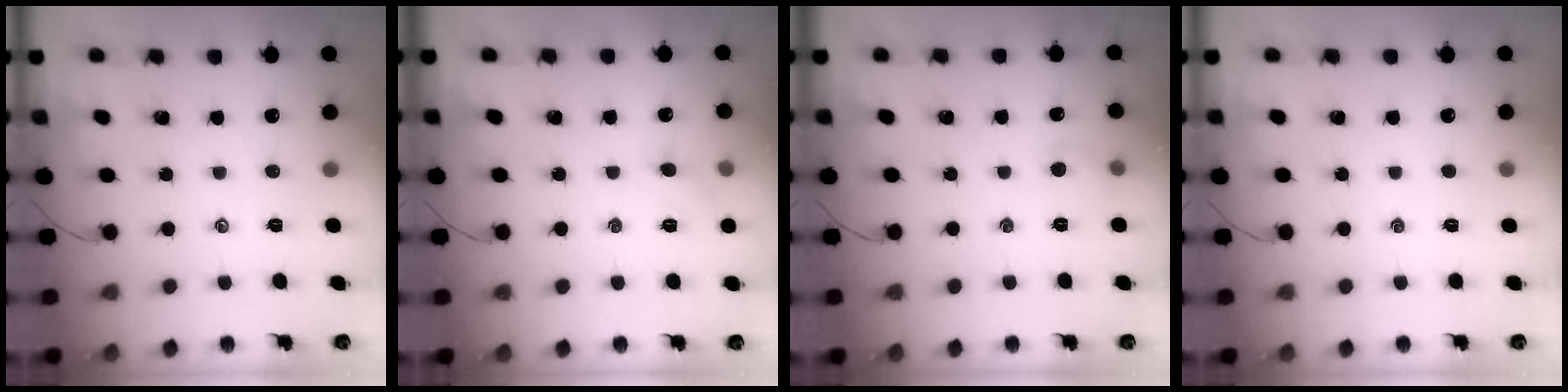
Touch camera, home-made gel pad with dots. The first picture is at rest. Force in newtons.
{"total": 4.8, "press": 4.6, "slide": 1.4}
{"total": 4.5, "press": 4.2, "slide": 1.6}
{"total": 0.0}